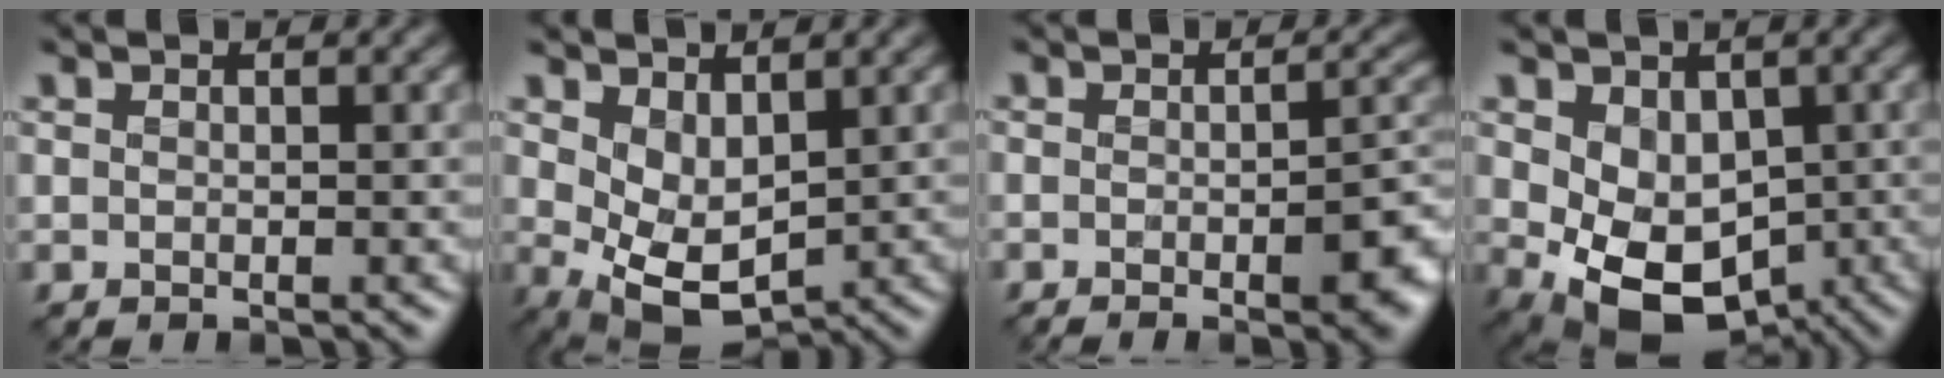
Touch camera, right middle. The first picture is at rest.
{"total": 4.6, "force": [0.8, 2.8, 3.6], "torque": [-0.081, -0.017, 0.025]}
{"total": 6.3, "force": [-2.3, 1.7, 5.6], "torque": [-0.073, -0.009, -0.029]}
{"total": 7.8, "force": [-1.2, 5.7, 5.2], "torque": [-0.086, -0.028, -0.005]}